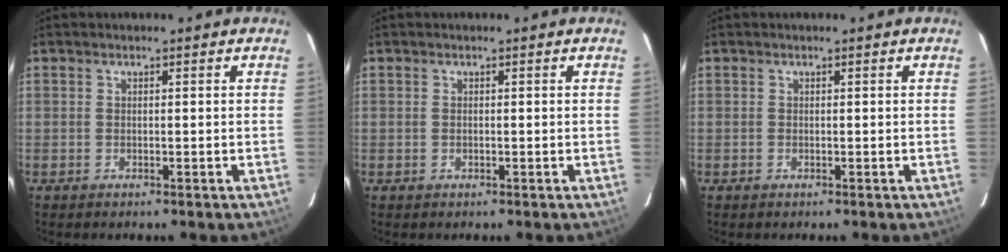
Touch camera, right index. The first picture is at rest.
{"total": 0.0}
{"total": 0.0}